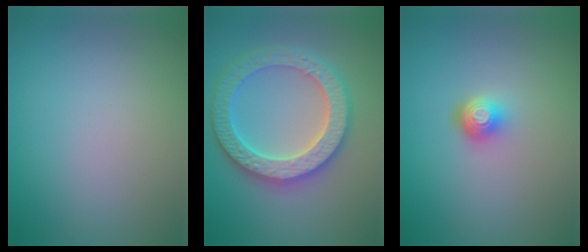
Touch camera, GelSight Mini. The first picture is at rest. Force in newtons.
{"total": 6.5, "press": 6.3, "slide": 1.5}
{"total": 2.3, "press": 1.5, "slide": 1.8}